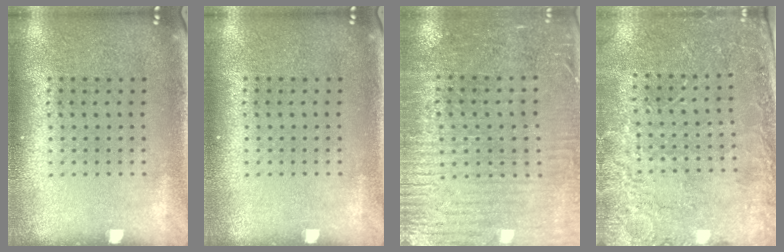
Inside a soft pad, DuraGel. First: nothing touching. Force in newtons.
{"total": 0.0}
{"total": 3.2, "press": 2.9, "slide": 1.3}
{"total": 2.6, "press": 2.6, "slide": 0.3}